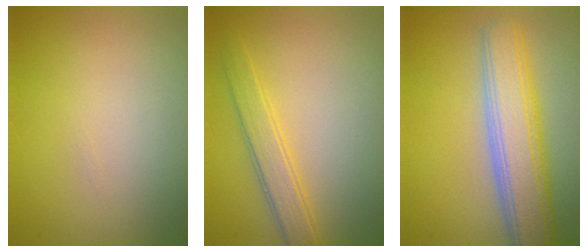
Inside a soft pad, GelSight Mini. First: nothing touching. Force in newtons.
{"total": 2.8, "press": 2.8, "slide": 0.1}
{"total": 7.0, "press": 7.0, "slide": 0.6}